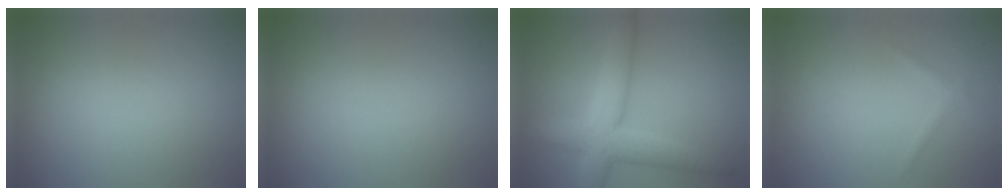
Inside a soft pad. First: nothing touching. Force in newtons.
{"total": 0.0}
{"total": 6.0, "press": 5.9, "slide": 0.5}
{"total": 0.7, "press": 0.7, "slide": 0.1}